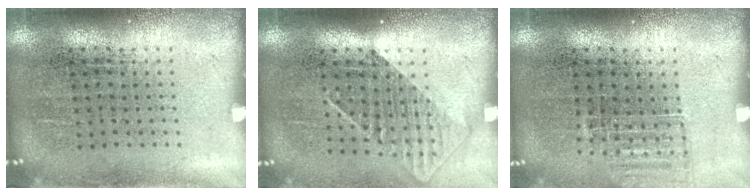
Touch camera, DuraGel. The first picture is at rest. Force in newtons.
{"total": 1.3, "press": 0.9, "slide": 0.8}
{"total": 0.9, "press": 0.9, "slide": 0.1}